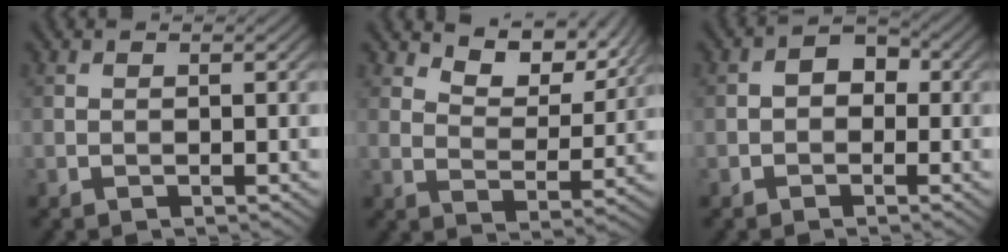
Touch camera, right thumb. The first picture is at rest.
{"total": 7.8, "force": [5.8, 3.3, 4.0], "torque": [-0.074, -0.003, 0.100]}
{"total": 3.0, "force": [-0.3, 2.4, 1.8], "torque": [-0.026, 0.005, -0.014]}